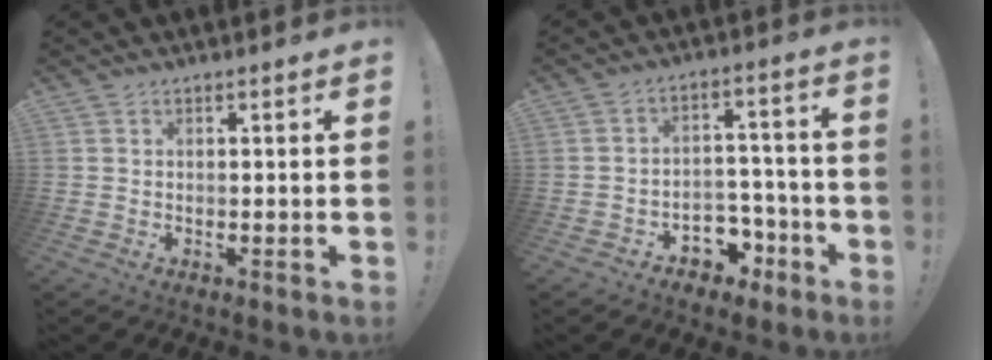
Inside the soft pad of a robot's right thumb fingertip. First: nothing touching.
{"total": 7.5, "force": [-3.9, 5.9, 2.5], "torque": [-0.023, 0.036, -0.058]}